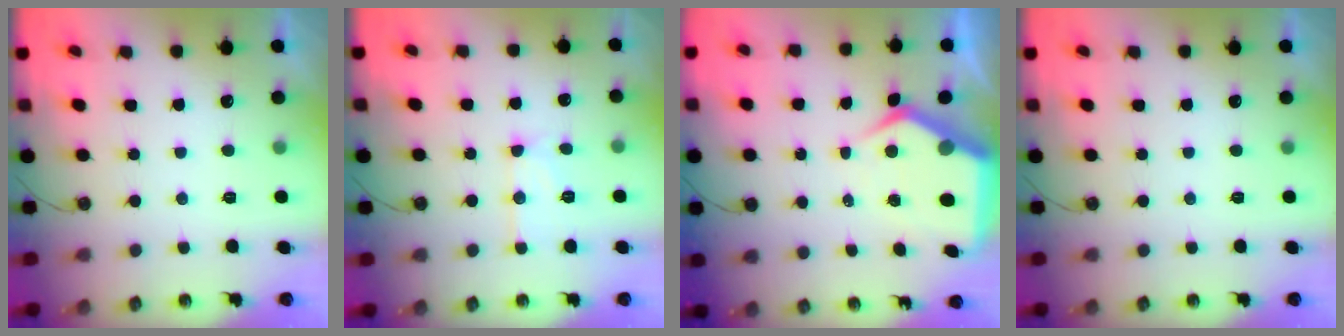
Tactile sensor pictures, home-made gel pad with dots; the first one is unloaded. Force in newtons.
{"total": 10.5, "press": 10.4, "slide": 0.9}
{"total": 9.4, "press": 9.3, "slide": 1.1}
{"total": 0.0}